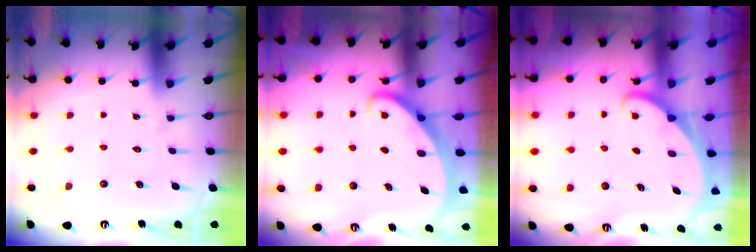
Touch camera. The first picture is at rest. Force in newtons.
{"total": 2.6, "press": 2.6, "slide": 0.3}
{"total": 1.6, "press": 1.6, "slide": 0.1}